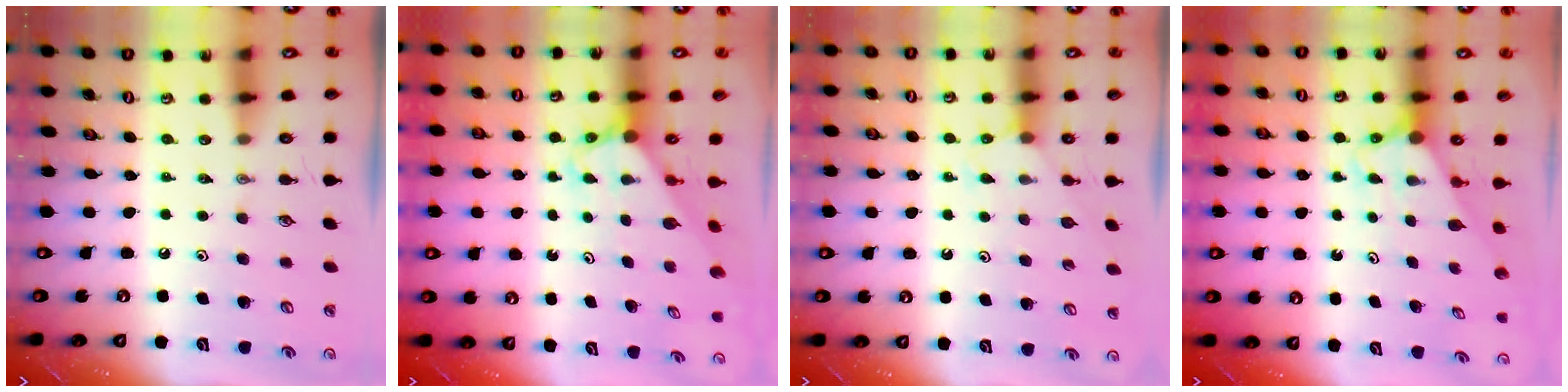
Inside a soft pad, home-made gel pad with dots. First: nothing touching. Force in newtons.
{"total": 3.0, "press": 3.0, "slide": 0.2}
{"total": 6.5, "press": 6.5, "slide": 0.6}
{"total": 3.0, "press": 3.0, "slide": 0.0}